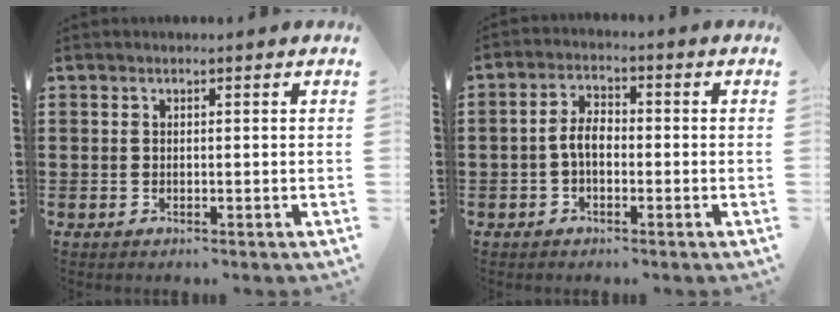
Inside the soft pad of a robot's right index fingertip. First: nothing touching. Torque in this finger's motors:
{"motor_torque": [0.72, -0.64, 0.32, 0.07]}